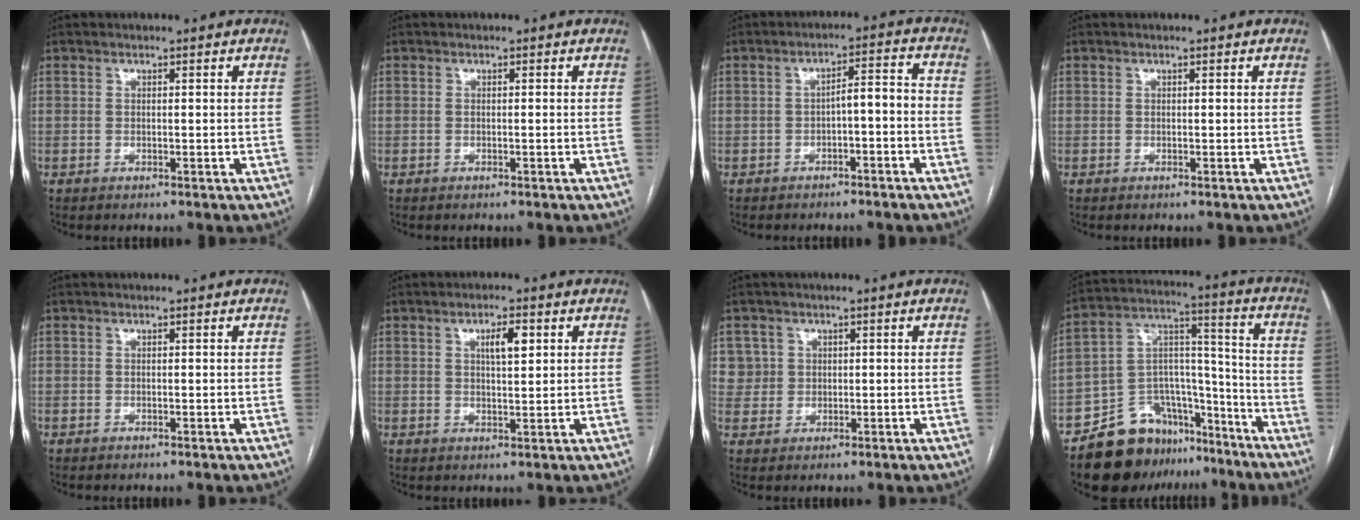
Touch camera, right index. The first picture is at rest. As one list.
[{"total": 0.0}, {"total": 4.7, "force": [-1.7, 1.3, 4.2], "torque": [-0.062, 0.027, -0.022]}, {"total": 0.0}, {"total": 0.0}, {"total": 4.0, "force": [1.5, 0.9, 3.5], "torque": [-0.060, 0.003, 0.026]}, {"total": 3.4, "force": [1.1, 3.2, -0.4], "torque": [0.028, 0.008, 0.018]}, {"total": 16.5, "force": [-12.4, 9.3, 5.6], "torque": [-0.076, 0.074, -0.202]}]